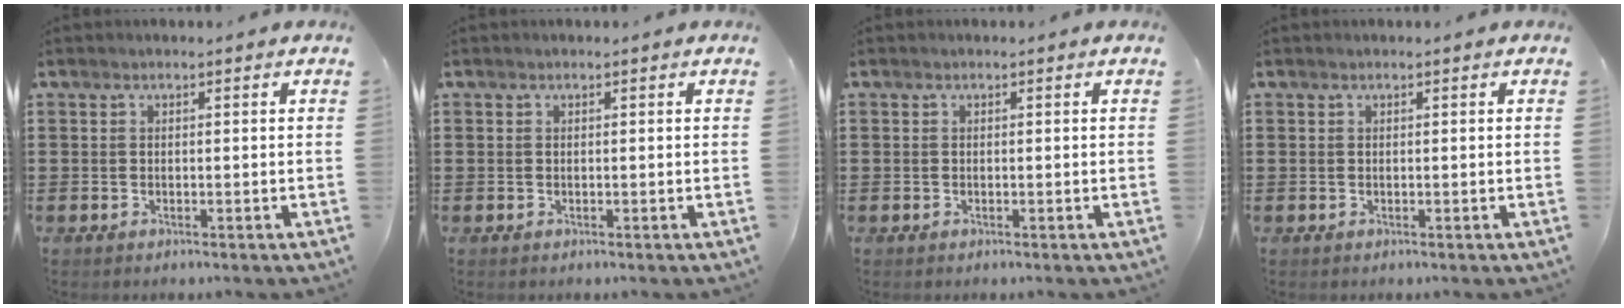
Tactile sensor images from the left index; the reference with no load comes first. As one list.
[{"total": 0.0}, {"total": 0.0}, {"total": 0.0}]